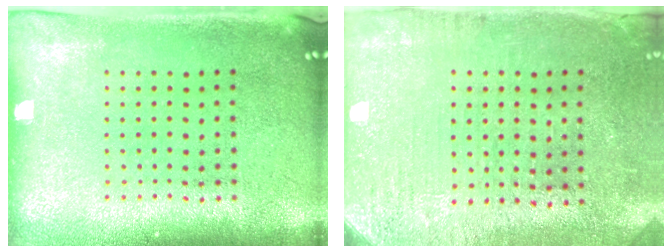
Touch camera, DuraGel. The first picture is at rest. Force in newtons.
{"total": 3.1, "press": 2.6, "slide": 1.7}